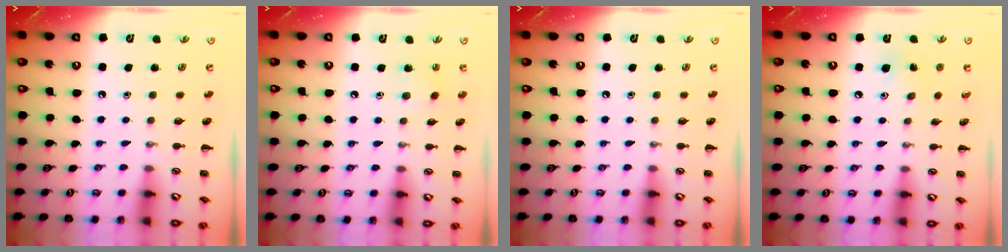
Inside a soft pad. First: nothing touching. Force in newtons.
{"total": 4.8, "press": 4.6, "slide": 1.3}
{"total": 0.0}
{"total": 2.9, "press": 2.8, "slide": 0.8}